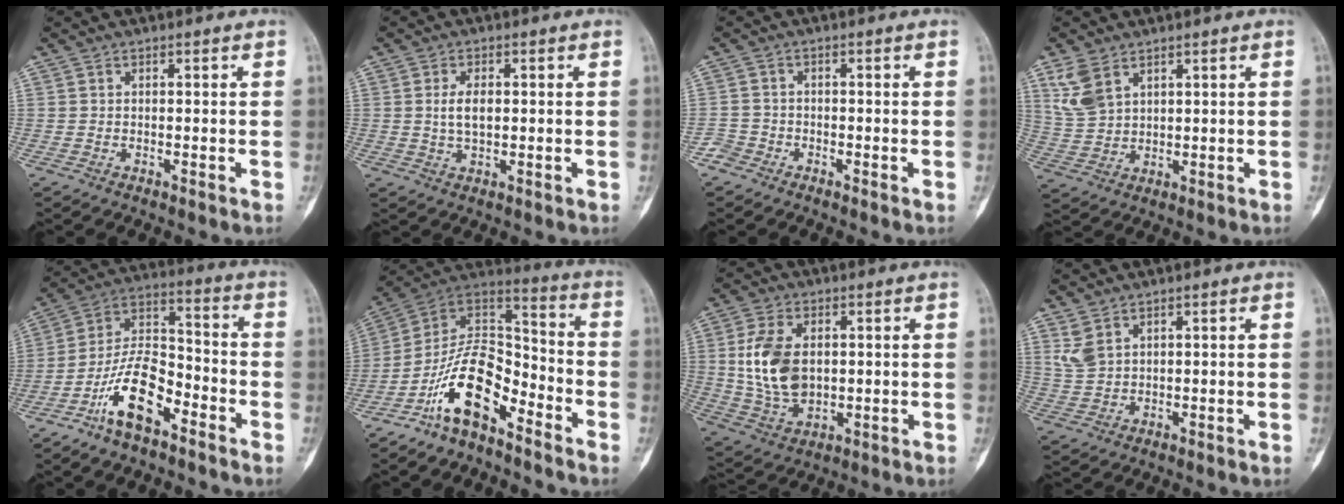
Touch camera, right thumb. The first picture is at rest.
{"total": 4.3, "force": [0.4, 2.2, 3.7], "torque": [-0.065, -0.002, 0.009]}
{"total": 2.4, "force": [-1.9, 1.5, -0.1], "torque": [0.010, 0.007, -0.044]}
{"total": 6.2, "force": [3.4, 3.7, 3.6], "torque": [-0.071, -0.007, 0.084]}
{"total": 13.4, "force": [-7.6, 5.9, 9.4], "torque": [-0.170, 0.065, -0.145]}
{"total": 15.3, "force": [-9.1, 7.0, 10.1], "torque": [-0.165, 0.093, -0.176]}
{"total": 12.1, "force": [1.1, 7.6, 9.4], "torque": [-0.178, -0.007, 0.031]}
{"total": 3.5, "force": [1.9, 2.1, 2.1], "torque": [-0.042, -0.004, 0.051]}